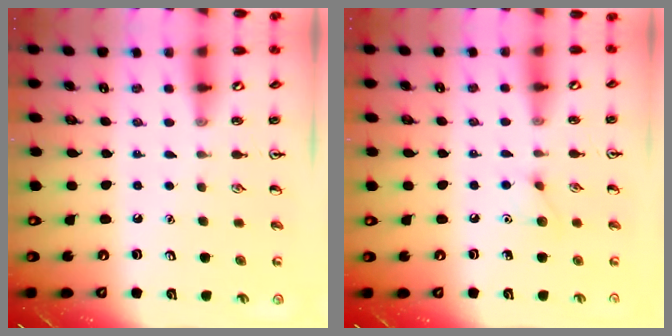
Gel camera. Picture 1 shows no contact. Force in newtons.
{"total": 5.9, "press": 5.8, "slide": 1.2}